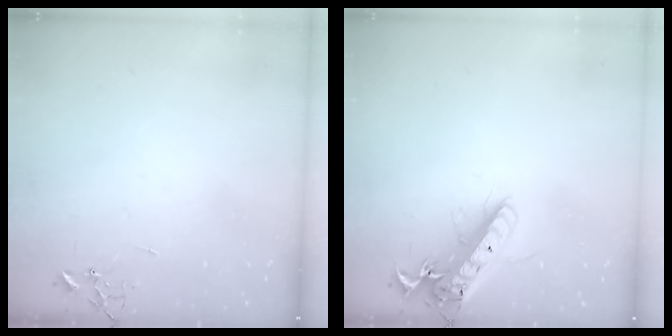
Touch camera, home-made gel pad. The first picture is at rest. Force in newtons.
{"total": 18.2, "press": 18.0, "slide": 3.0}